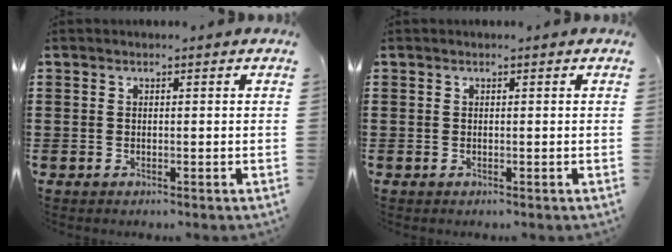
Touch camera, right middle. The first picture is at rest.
{"total": 0.0}